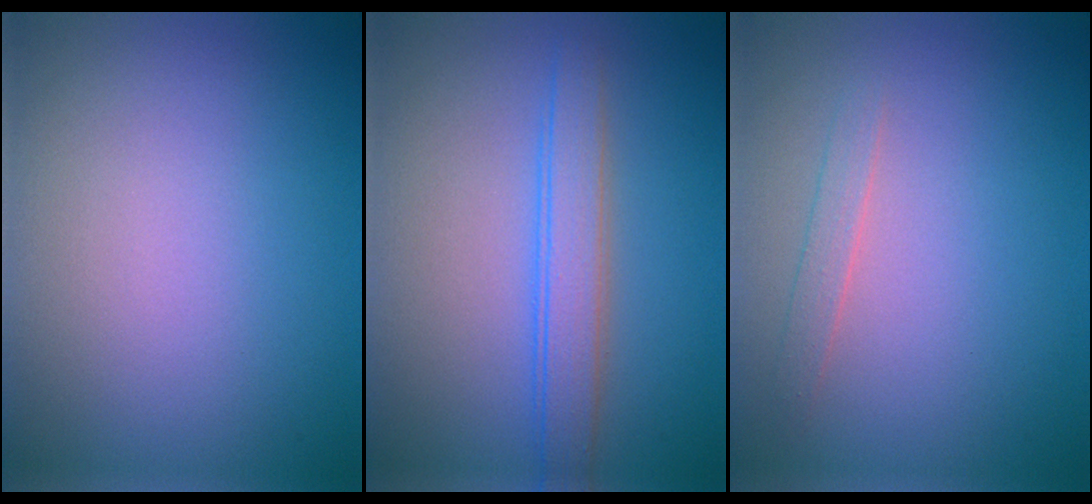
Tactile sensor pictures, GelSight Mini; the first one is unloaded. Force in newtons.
{"total": 3.0, "press": 2.9, "slide": 0.2}
{"total": 1.1, "press": 1.1, "slide": 0.1}